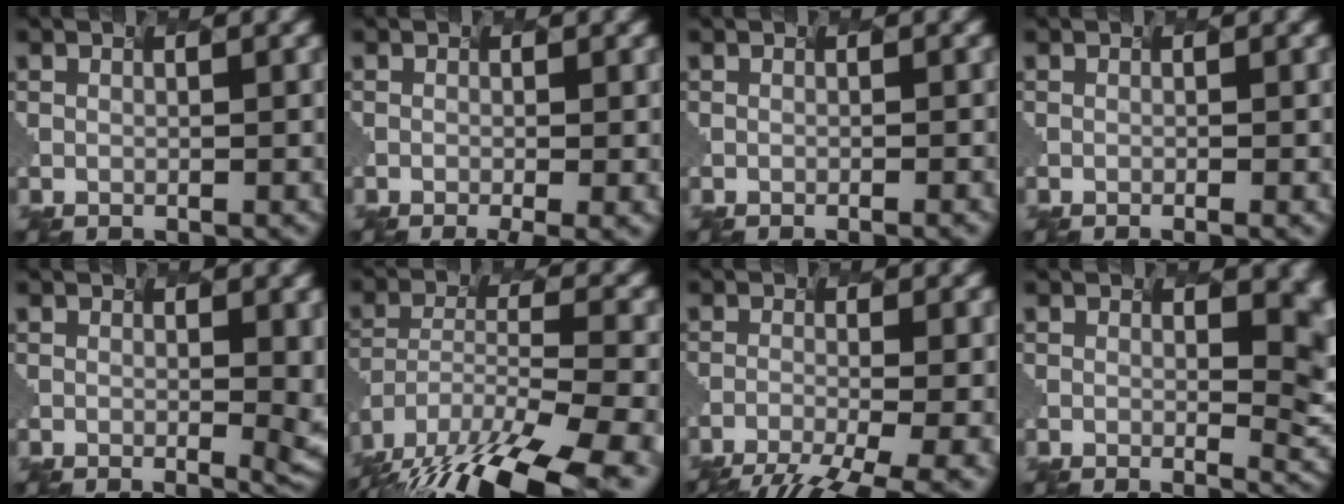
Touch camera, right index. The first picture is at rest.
{"total": 2.3, "force": [-1.0, 0.3, 2.0], "torque": [-0.021, -0.003, -0.007]}
{"total": 1.6, "force": [-0.3, 0.7, 1.4], "torque": [0.006, 0.004, -0.011]}
{"total": 1.2, "force": [-0.3, 0.4, 1.1], "torque": [-0.001, -0.002, -0.009]}
{"total": 2.8, "force": [0.3, 0.7, 2.7], "torque": [-0.026, -0.006, 0.015]}
{"total": 17.2, "force": [-13.7, 5.0, 9.0], "torque": [-0.179, -0.043, -0.195]}
{"total": 8.9, "force": [-6.0, 2.3, 6.2], "torque": [-0.080, -0.018, -0.078]}
{"total": 6.4, "force": [1.8, 3.3, 5.2], "torque": [-0.030, -0.007, 0.034]}